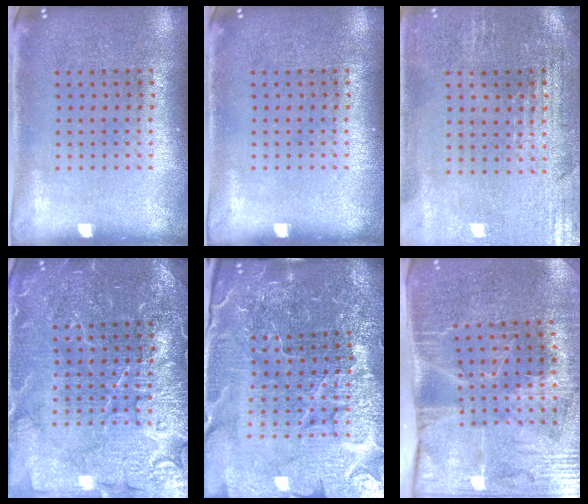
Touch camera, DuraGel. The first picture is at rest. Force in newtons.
{"total": 0.0}
{"total": 0.8, "press": 0.7, "slide": 0.5}
{"total": 4.9, "press": 4.9, "slide": 0.7}
{"total": 5.8, "press": 5.3, "slide": 2.4}
{"total": 4.3, "press": 3.6, "slide": 2.4}